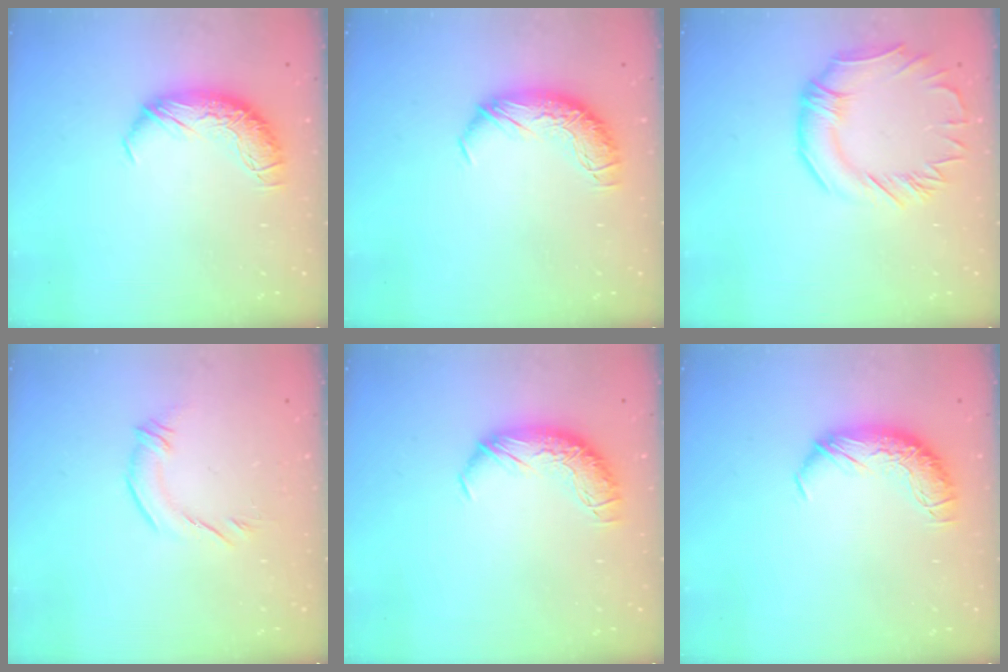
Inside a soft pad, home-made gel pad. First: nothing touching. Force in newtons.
{"total": 0.0}
{"total": 3.1, "press": 3.0, "slide": 1.0}
{"total": 2.4, "press": 2.2, "slide": 1.1}
{"total": 0.0}
{"total": 0.0}